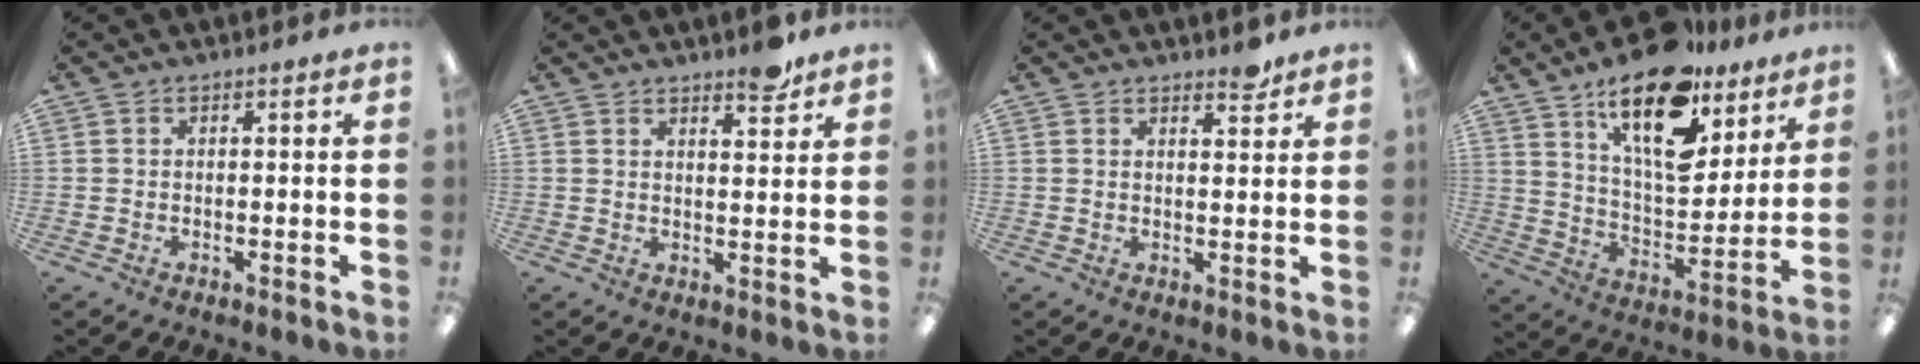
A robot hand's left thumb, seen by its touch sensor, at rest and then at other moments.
{"total": 5.0, "force": [4.3, 1.3, 2.2], "torque": [-0.021, -0.027, 0.072]}
{"total": 3.2, "force": [2.9, 0.9, 1.0], "torque": [0.001, -0.018, 0.048]}
{"total": 20.1, "force": [13.1, 8.7, 12.4], "torque": [-0.205, -0.072, 0.226]}